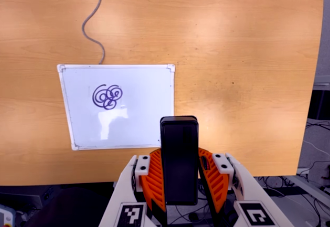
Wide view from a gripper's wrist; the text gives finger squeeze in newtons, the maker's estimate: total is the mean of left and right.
{"total": 6.7, "left": 5.3, "right": 8.1}